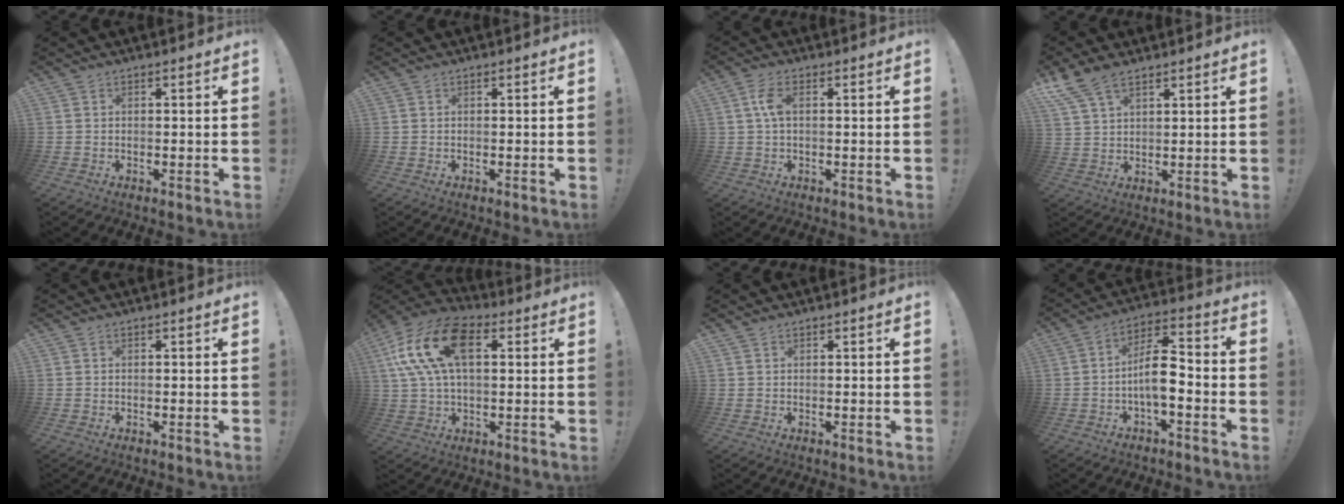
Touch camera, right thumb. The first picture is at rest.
{"total": 0.0}
{"total": 5.0, "force": [0.6, 2.4, 4.3], "torque": [-0.081, 0.003, 0.009]}
{"total": 8.4, "force": [6.1, 3.8, 4.1], "torque": [-0.084, -0.021, 0.122]}
{"total": 0.0}
{"total": 19.7, "force": [6.0, 11.2, 15.0], "torque": [-0.291, -0.001, 0.104]}
{"total": 0.7, "force": [0.6, 0.2, 0.1], "torque": [0.002, -0.002, 0.011]}
{"total": 11.2, "force": [-3.0, 4.7, 9.7], "torque": [-0.167, 0.019, -0.055]}